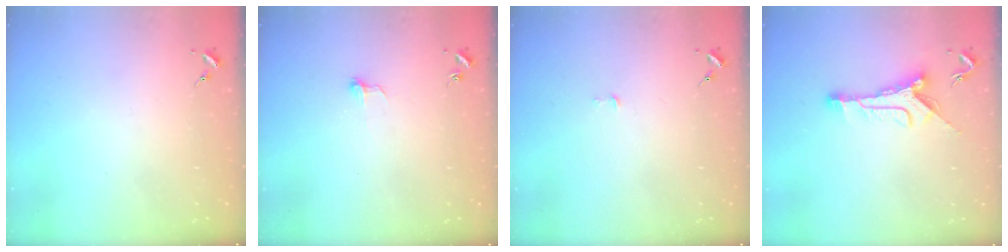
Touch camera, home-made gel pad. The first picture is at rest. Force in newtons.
{"total": 5.3, "press": 5.2, "slide": 0.4}
{"total": 2.6, "press": 2.6, "slide": 0.2}
{"total": 10.6, "press": 10.6, "slide": 0.8}